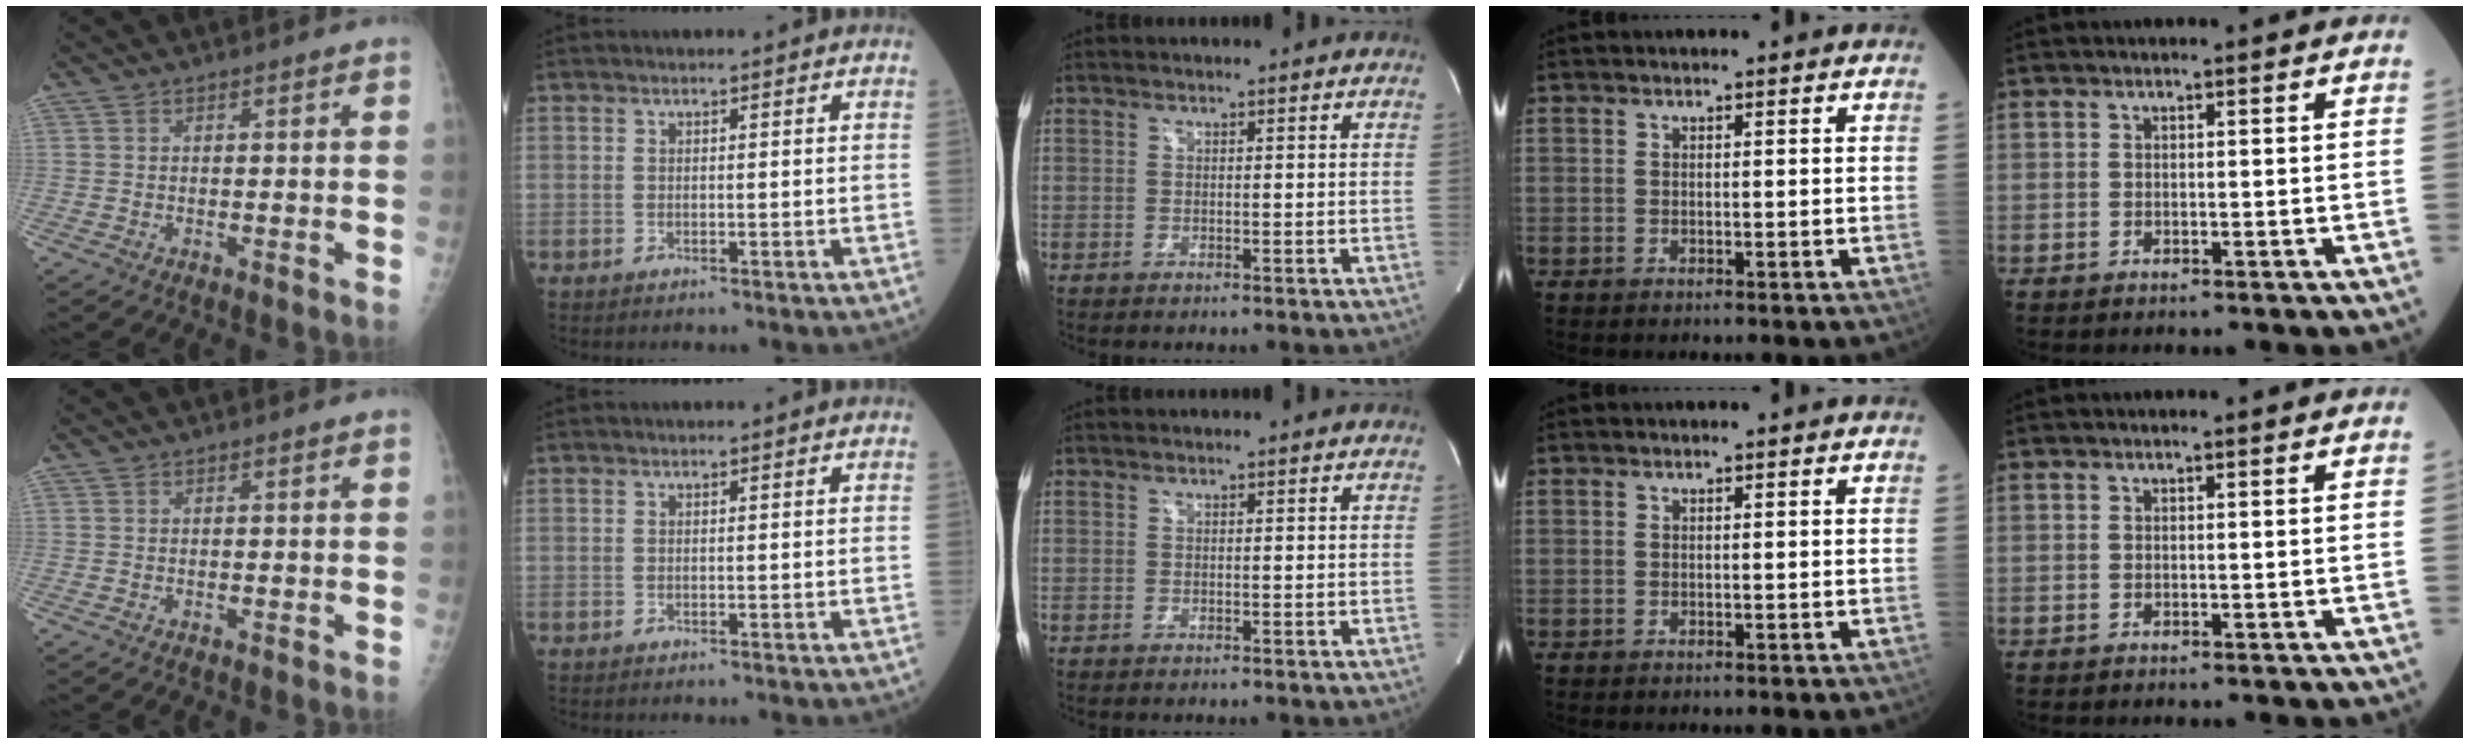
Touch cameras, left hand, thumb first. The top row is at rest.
{}